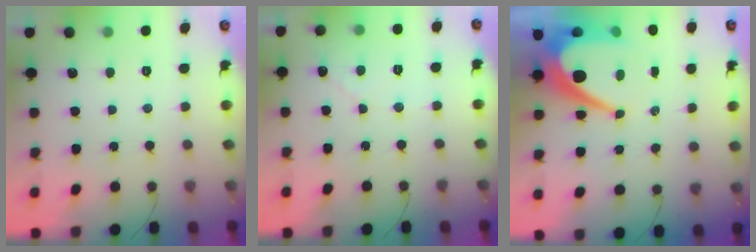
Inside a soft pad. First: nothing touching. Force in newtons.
{"total": 3.0, "press": 2.9, "slide": 0.3}
{"total": 13.6, "press": 13.5, "slide": 1.2}